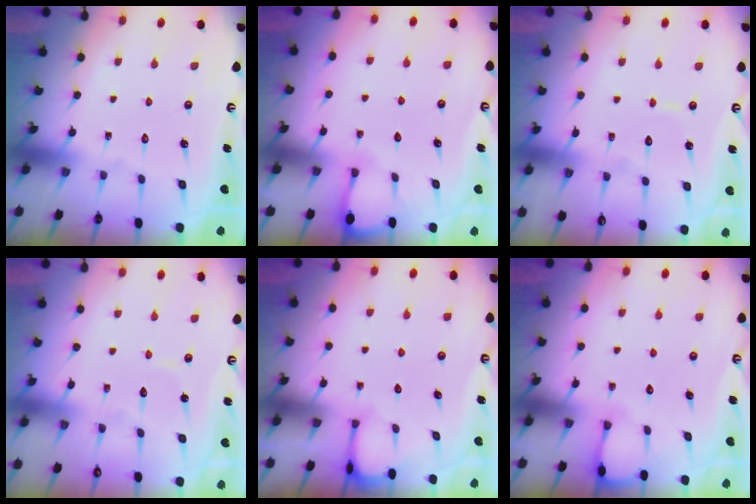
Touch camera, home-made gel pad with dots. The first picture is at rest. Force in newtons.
{"total": 2.8, "press": 2.8, "slide": 0.4}
{"total": 4.8, "press": 4.8, "slide": 0.2}
{"total": 3.9, "press": 3.9, "slide": 0.3}
{"total": 1.6, "press": 1.6, "slide": 0.1}
{"total": 2.4, "press": 2.4, "slide": 0.3}